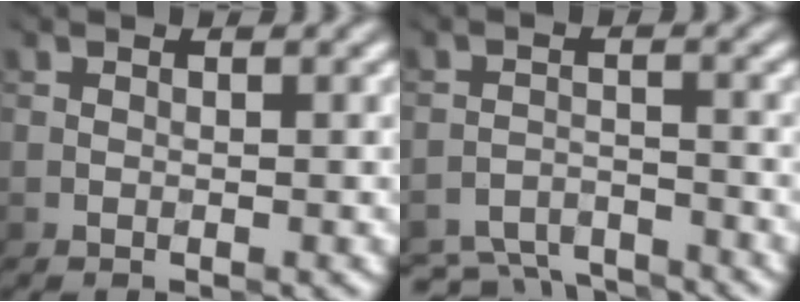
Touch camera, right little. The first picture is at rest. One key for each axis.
{"total": 5.7, "fx": -5.4, "fy": 1.5, "fz": 1.1, "tx": -0.024, "ty": -0.022, "tz": -0.095}